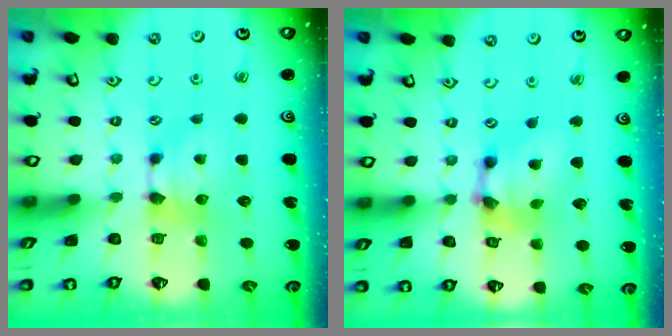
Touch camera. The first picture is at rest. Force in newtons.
{"total": 5.7, "press": 5.3, "slide": 2.2}